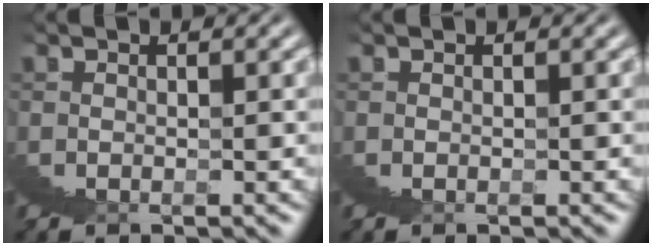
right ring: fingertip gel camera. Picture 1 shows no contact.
{"total": 0.0}